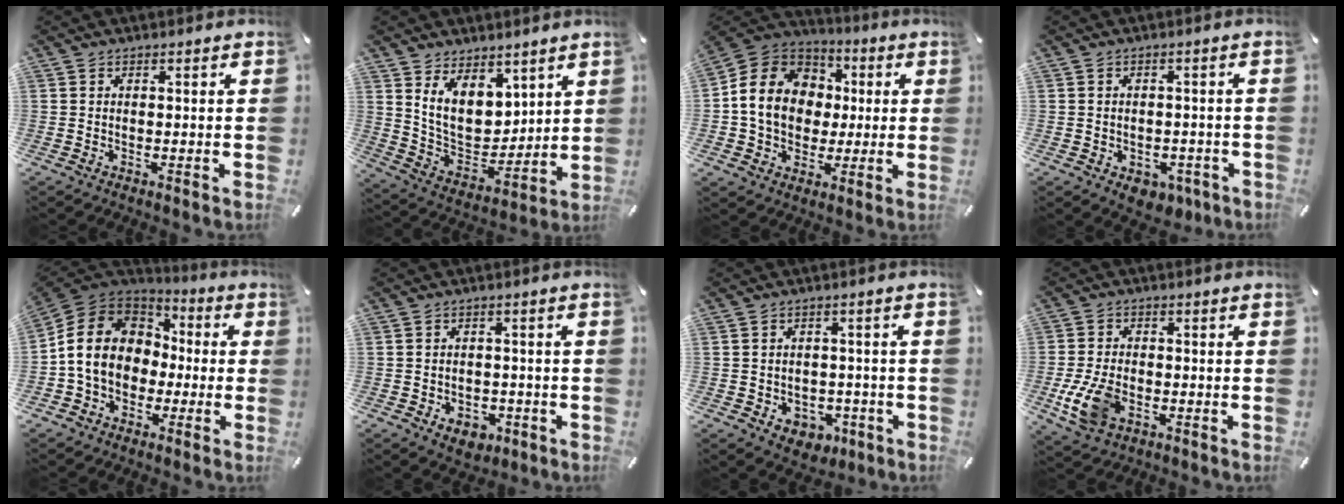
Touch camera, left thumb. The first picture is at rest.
{"total": 11.0, "force": [6.0, 7.9, 4.7], "torque": [-0.103, -0.052, 0.118]}
{"total": 14.7, "force": [0.0, 13.1, 6.7], "torque": [-0.144, 0.024, 0.004]}
{"total": 4.3, "force": [-1.8, 3.4, 1.9], "torque": [-0.021, 0.009, -0.030]}
{"total": 14.2, "force": [-1.5, 12.4, 6.9], "torque": [-0.159, 0.027, -0.024]}
{"total": 5.5, "force": [-2.2, 4.2, 2.7], "torque": [-0.030, 0.006, -0.040]}
{"total": 5.0, "force": [-0.8, 4.7, 1.5], "torque": [-0.017, 0.003, -0.012]}
{"total": 10.0, "force": [-3.0, 6.5, 6.9], "torque": [-0.157, 0.001, -0.052]}